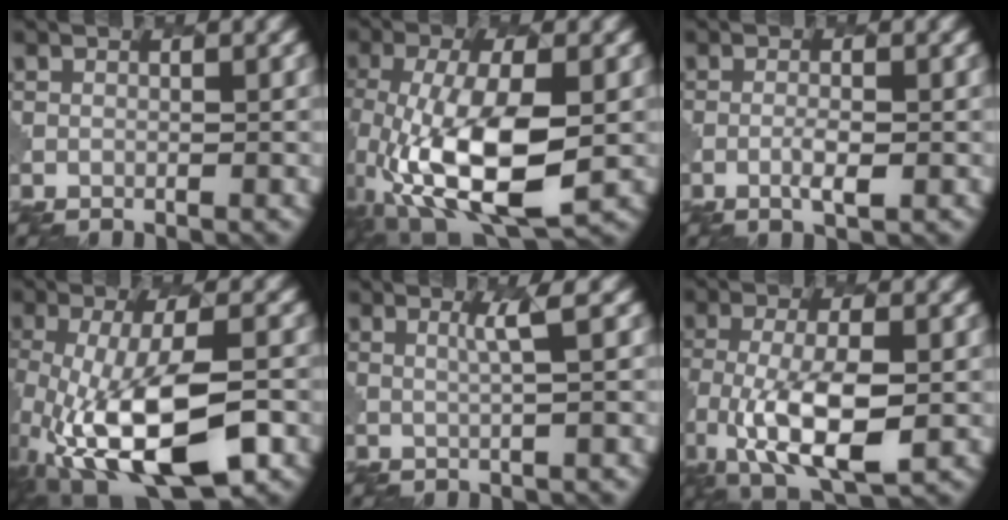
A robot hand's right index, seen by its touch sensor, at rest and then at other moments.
{"total": 11.4, "force": [-3.0, 4.5, 10.0], "torque": [-0.196, -0.014, -0.049]}
{"total": 1.6, "force": [-0.3, 0.3, 1.5], "torque": [-0.031, -0.002, -0.006]}
{"total": 12.2, "force": [-5.2, 4.4, 10.1], "torque": [-0.200, -0.022, -0.087]}
{"total": 1.9, "force": [0.9, 0.3, 1.7], "torque": [-0.032, 0.002, 0.016]}
{"total": 8.6, "force": [-2.0, 3.4, 7.6], "torque": [-0.156, -0.015, -0.028]}